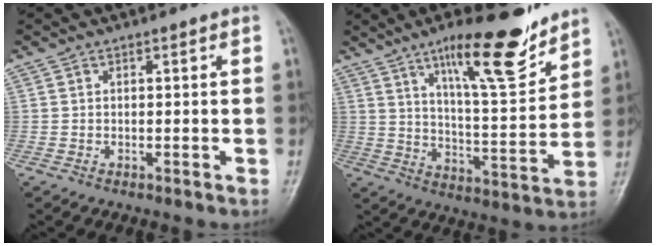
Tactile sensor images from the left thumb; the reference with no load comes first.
{"total": 16.8, "force": [11.2, 3.9, 11.8], "torque": [-0.158, -0.071, 0.185]}